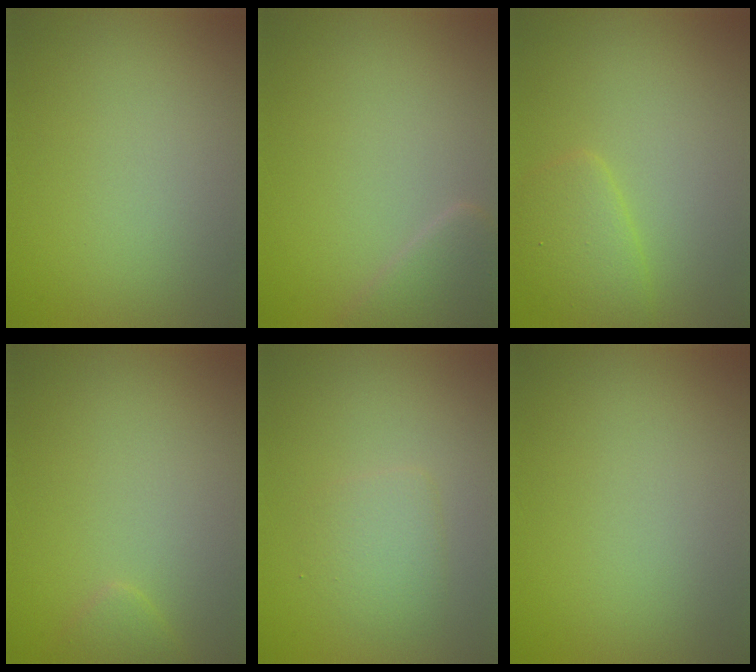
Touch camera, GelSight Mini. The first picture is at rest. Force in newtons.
{"total": 2.4, "press": 2.4, "slide": 0.1}
{"total": 2.6, "press": 2.6, "slide": 0.1}
{"total": 1.1, "press": 1.1, "slide": 0.1}
{"total": 1.9, "press": 1.9, "slide": 0.1}
{"total": 0.0}